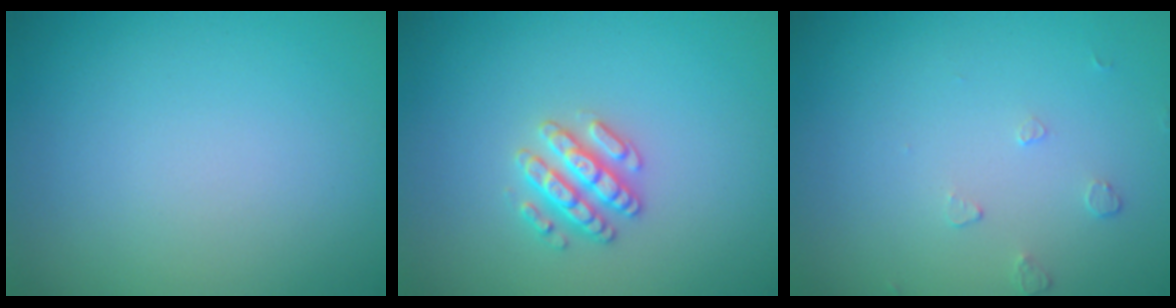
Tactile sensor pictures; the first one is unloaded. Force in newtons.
{"total": 2.6, "press": 2.6, "slide": 0.3}
{"total": 0.6, "press": 0.4, "slide": 0.5}